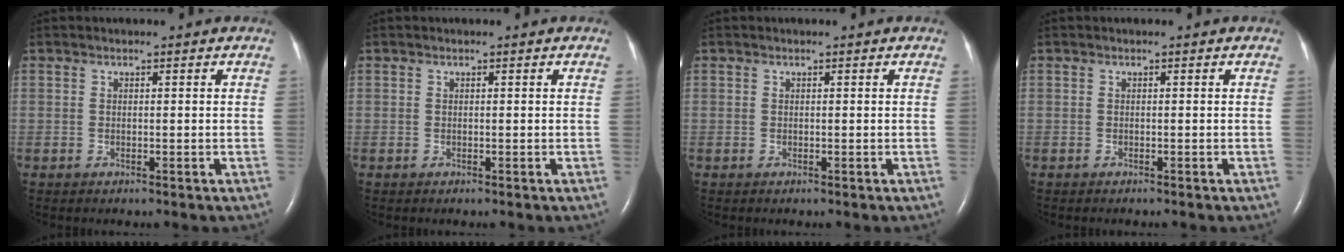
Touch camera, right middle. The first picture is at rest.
{"total": 0.0}
{"total": 0.0}
{"total": 0.6, "force": [-0.5, 0.1, 0.3], "torque": [-0.005, -0.001, -0.008]}